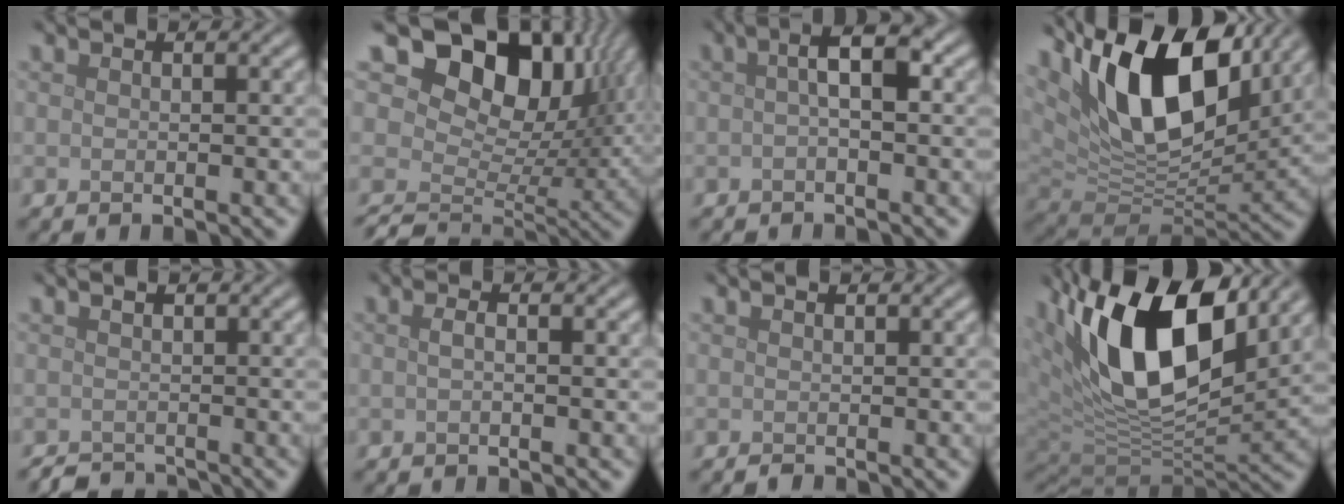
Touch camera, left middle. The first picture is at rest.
{"total": 15.5, "force": [5.9, 10.3, 9.9], "torque": [-0.159, 0.023, 0.106]}
{"total": 3.0, "force": [0.1, 0.7, 2.9], "torque": [-0.046, 0.012, -0.002]}
{"total": 13.5, "force": [6.9, 6.4, 9.6], "torque": [-0.162, 0.009, 0.115]}
{"total": 1.4, "force": [-1.3, 0.4, 0.1], "torque": [-0.001, -0.003, -0.029]}
{"total": 0.7, "force": [-0.1, 0.2, 0.7], "torque": [-0.015, 0.000, -0.003]}
{"total": 0.0}
{"total": 14.8, "force": [6.3, 6.4, 11.8], "torque": [-0.207, 0.012, 0.104]}